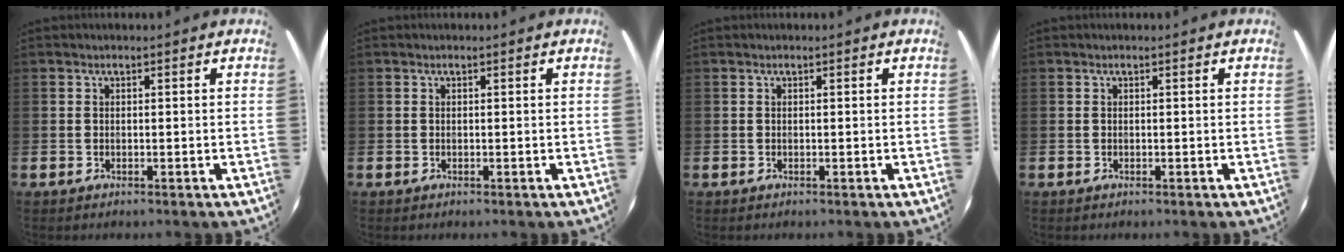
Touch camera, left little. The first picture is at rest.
{"total": 0.0}
{"total": 0.0}
{"total": 0.0}